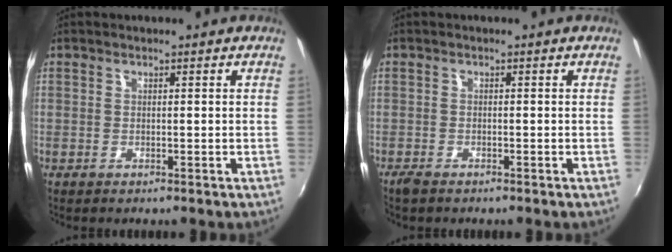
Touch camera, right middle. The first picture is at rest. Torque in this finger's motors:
{"motor_torque": [0.37, -0.38, 0.13, 0.08]}